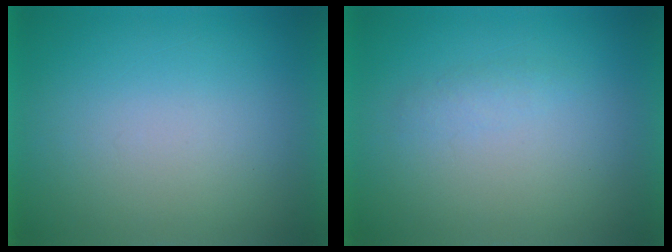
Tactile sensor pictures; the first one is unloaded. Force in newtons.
{"total": 1.3}